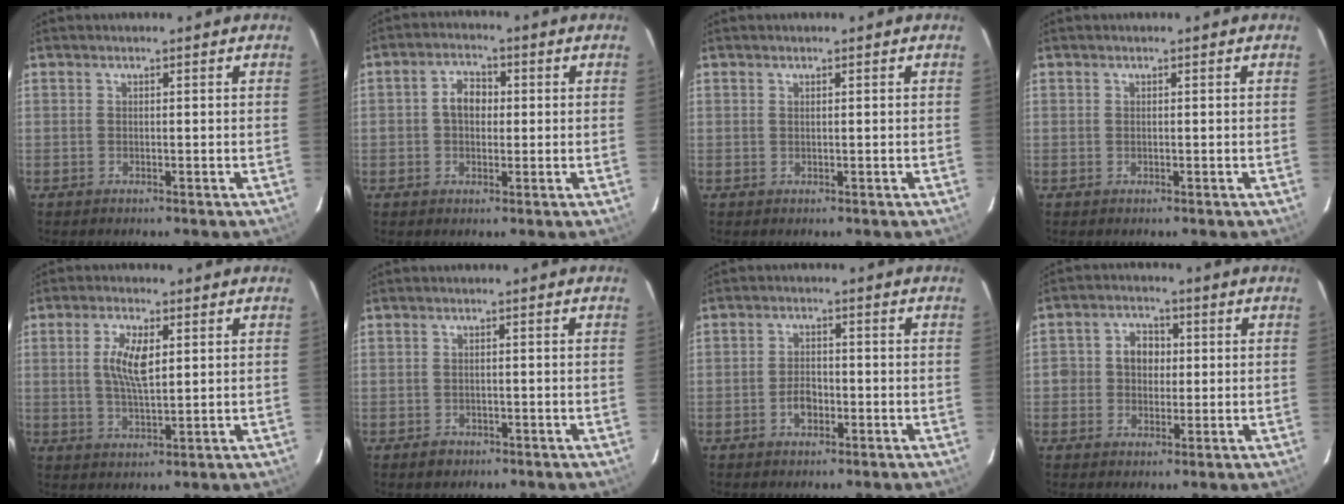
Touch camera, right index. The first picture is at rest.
{"total": 4.6, "force": [0.2, 3.5, 3.0], "torque": [-0.054, 0.016, 0.004]}
{"total": 0.0}
{"total": 0.0}
{"total": 6.6, "force": [1.5, 2.5, 5.9], "torque": [-0.111, 0.002, 0.030]}
{"total": 2.3, "force": [-1.3, 1.8, 0.5], "torque": [-0.011, 0.002, -0.016]}
{"total": 3.5, "force": [-1.5, 2.3, 2.2], "torque": [-0.043, 0.004, -0.024]}
{"total": 5.5, "force": [0.0, 4.9, 2.4], "torque": [-0.045, 0.016, 0.000]}